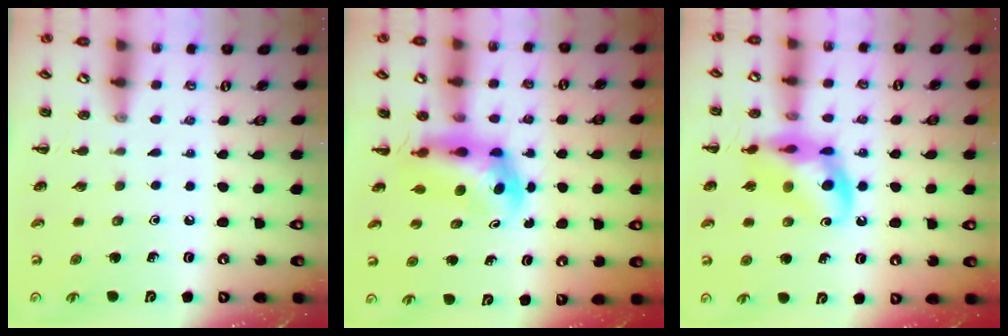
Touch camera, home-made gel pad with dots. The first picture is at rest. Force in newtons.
{"total": 4.8, "press": 4.5, "slide": 1.4}
{"total": 13.4, "press": 13.2, "slide": 2.5}